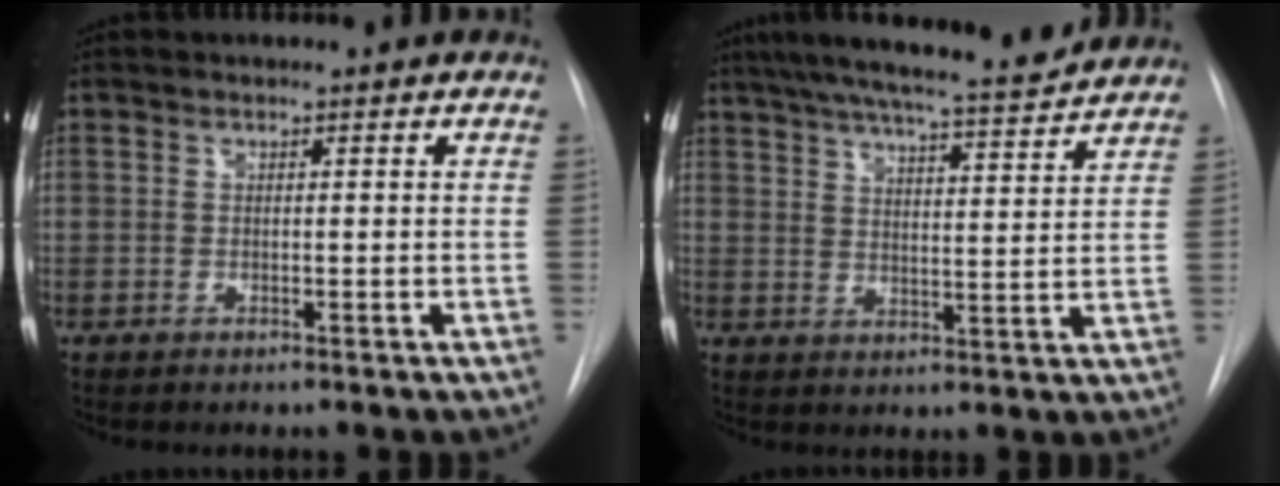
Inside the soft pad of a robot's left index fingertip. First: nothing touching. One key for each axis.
{"total": 16.7, "fx": 14.9, "fy": 1.2, "fz": 7.4, "tx": -0.121, "ty": 0.011, "tz": 0.210}